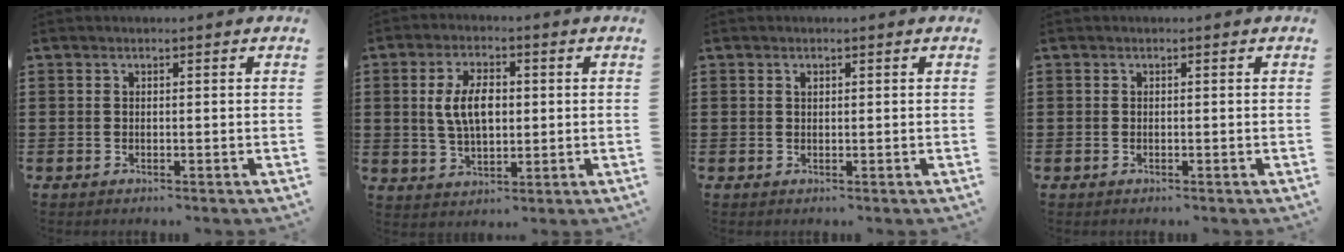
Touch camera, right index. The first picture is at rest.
{"total": 6.9, "force": [0.6, 3.7, 5.9], "torque": [-0.124, 0.006, 0.003]}
{"total": 0.5, "force": [0.3, 0.3, 0.3], "torque": [-0.007, 0.001, 0.006]}
{"total": 2.1, "force": [1.3, -1.4, -0.9], "torque": [0.024, -0.005, 0.025]}